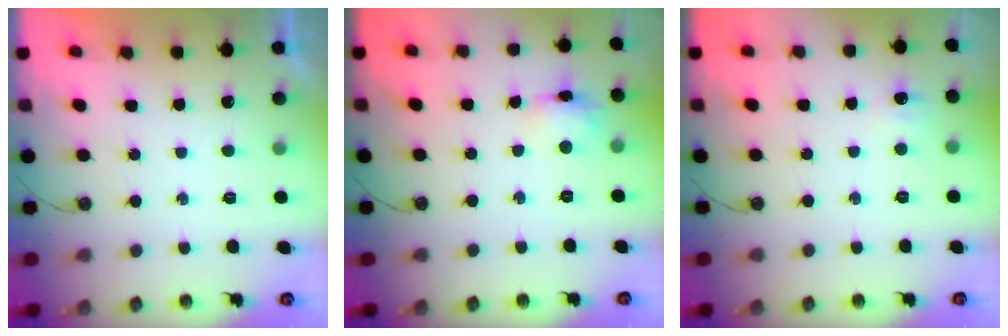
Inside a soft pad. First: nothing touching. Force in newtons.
{"total": 8.4, "press": 8.4, "slide": 0.7}
{"total": 5.4, "press": 5.3, "slide": 1.1}